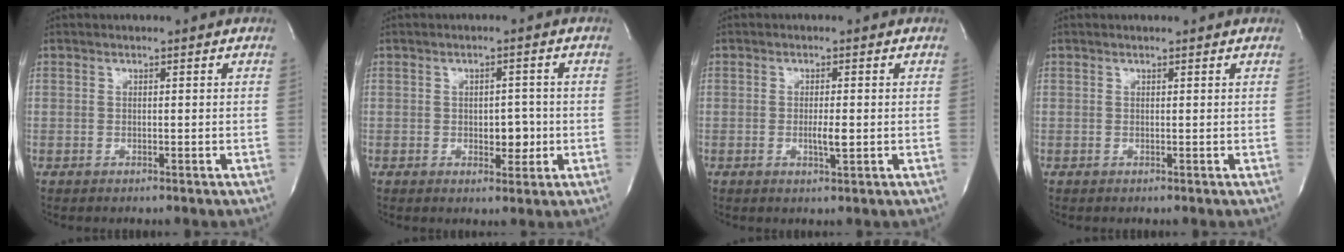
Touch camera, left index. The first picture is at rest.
{"total": 3.6, "force": [-1.2, 2.0, 2.7], "torque": [-0.029, -0.003, -0.014]}
{"total": 2.5, "force": [-1.0, 0.3, 2.3], "torque": [-0.043, -0.009, -0.016]}
{"total": 0.0}